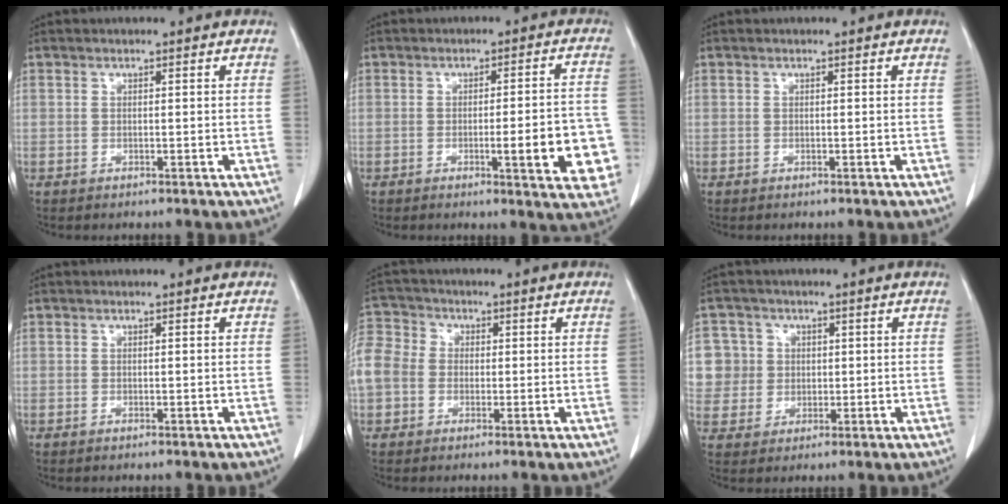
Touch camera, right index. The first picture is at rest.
{"total": 10.6, "force": [-3.0, 1.7, 10.0], "torque": [-0.106, 0.005, -0.034]}
{"total": 0.0}
{"total": 0.0}
{"total": 17.4, "force": [0.1, 15.8, 7.5], "torque": [-0.253, 0.064, -0.001]}
{"total": 7.1, "force": [1.2, 7.0, 0.4], "torque": [-0.007, 0.024, 0.029]}